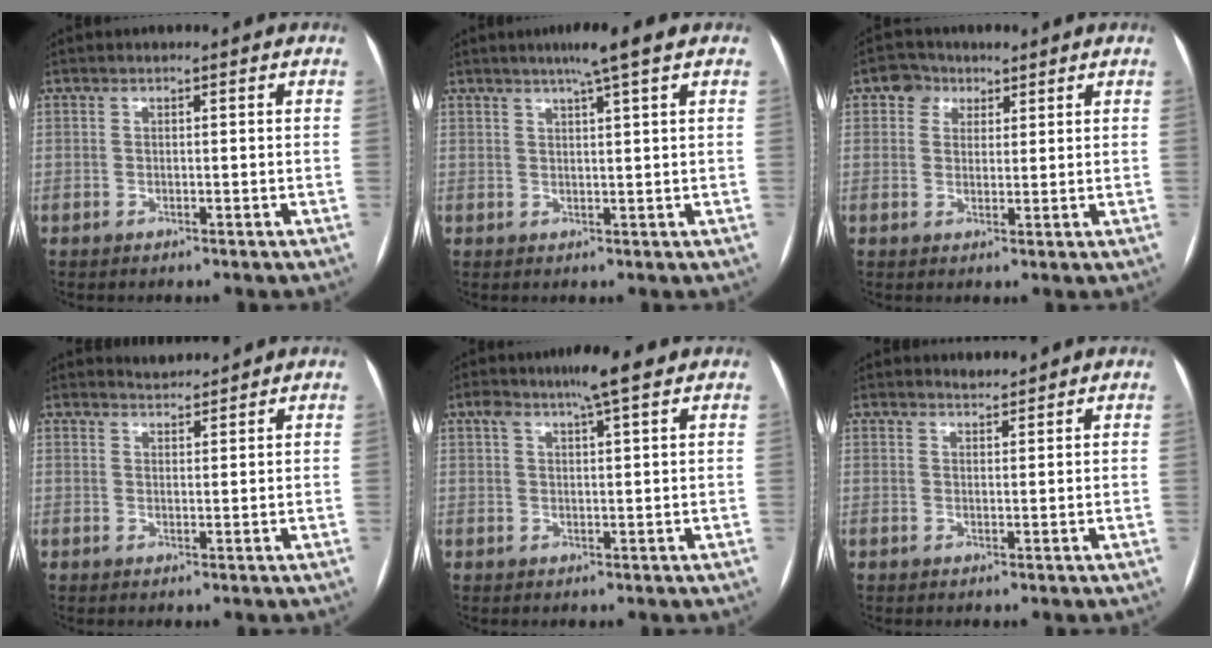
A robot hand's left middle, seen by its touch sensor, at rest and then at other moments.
{"total": 4.5, "force": [3.1, -0.9, 3.1], "torque": [-0.052, 0.006, 0.051]}
{"total": 3.5, "force": [2.0, 2.8, 0.8], "torque": [-0.016, 0.012, 0.032]}
{"total": 2.1, "force": [2.1, -0.1, -0.3], "torque": [-0.004, 0.004, 0.040]}
{"total": 5.4, "force": [3.6, 0.1, 4.1], "torque": [-0.074, 0.017, 0.062]}
{"total": 1.4, "force": [1.4, 0.0, -0.2], "torque": [-0.006, -0.001, 0.025]}